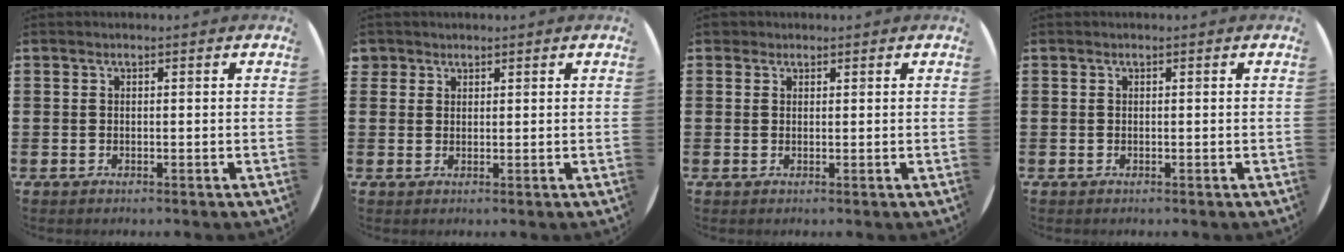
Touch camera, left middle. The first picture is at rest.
{"total": 1.5, "force": [1.3, 0.9, 0.0], "torque": [-0.002, 0.005, 0.026]}
{"total": 1.1, "force": [0.9, 0.6, 0.1], "torque": [0.005, 0.002, 0.015]}
{"total": 0.0}